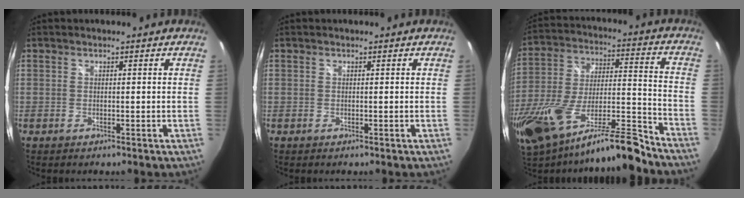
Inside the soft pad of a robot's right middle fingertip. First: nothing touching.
{"total": 0.0}
{"total": 22.3, "force": [-16.7, 4.3, 14.2], "torque": [-0.282, -0.048, -0.278]}